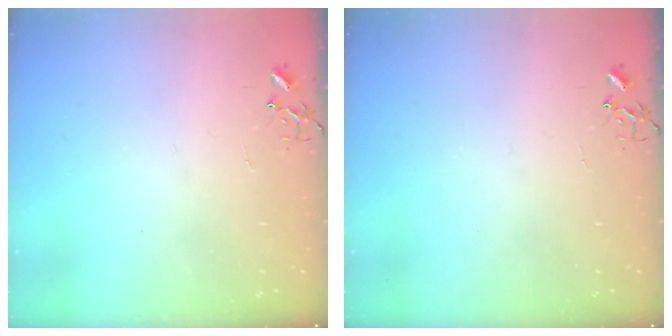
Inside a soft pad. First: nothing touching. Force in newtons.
{"total": 0.0}